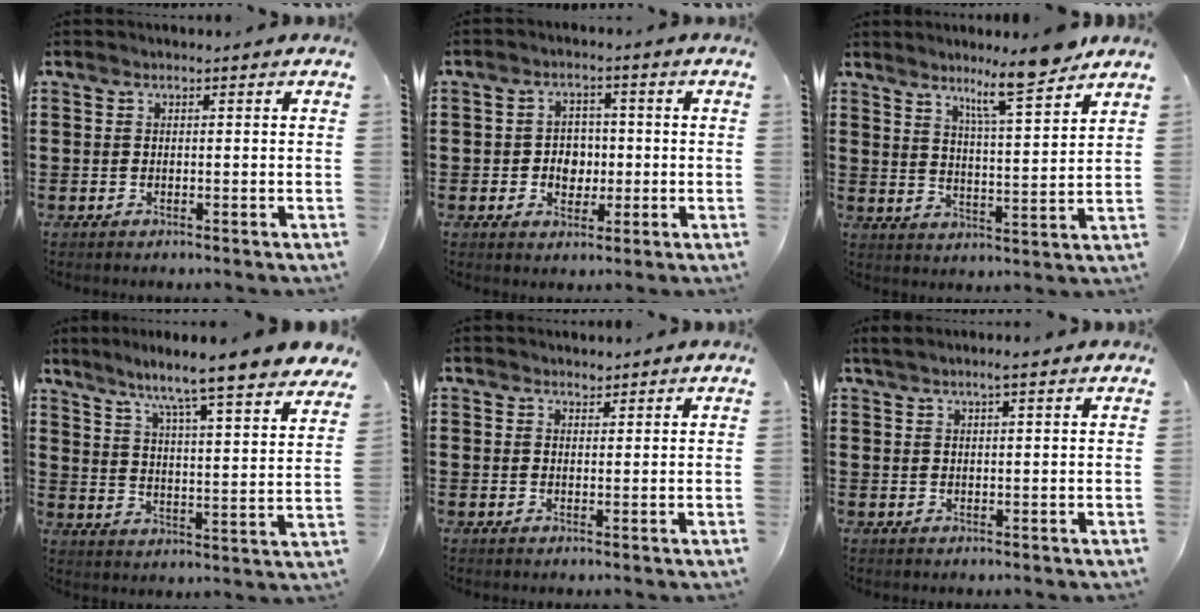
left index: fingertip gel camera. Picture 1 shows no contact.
{"total": 4.0, "force": [-0.5, 3.4, 2.0], "torque": [-0.040, 0.005, -0.014]}
{"total": 9.0, "force": [7.3, 0.4, 5.2], "torque": [-0.089, -0.041, 0.121]}
{"total": 7.0, "force": [6.2, -1.3, 2.9], "torque": [-0.075, -0.058, 0.094]}
{"total": 1.2, "force": [1.2, 0.4, 0.0], "torque": [-0.003, 0.003, 0.024]}
{"total": 2.3, "force": [1.5, -0.2, 1.8], "torque": [-0.037, 0.001, 0.027]}